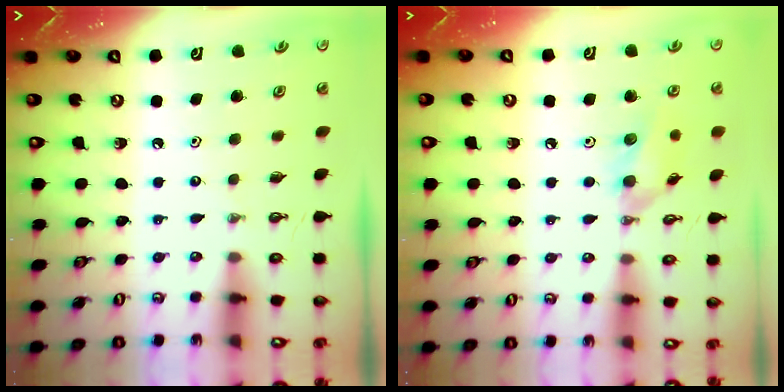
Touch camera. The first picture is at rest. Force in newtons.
{"total": 10.5, "press": 10.2, "slide": 2.3}